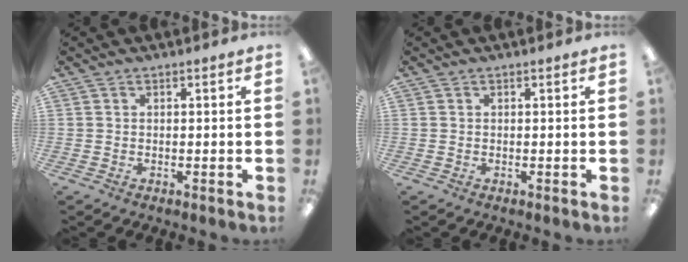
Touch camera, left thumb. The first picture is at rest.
{"total": 0.0}